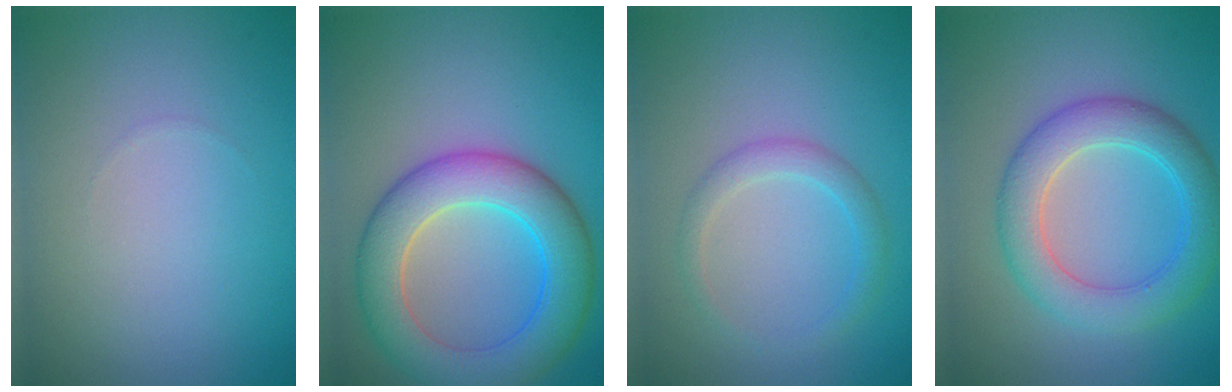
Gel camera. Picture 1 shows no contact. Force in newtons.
{"total": 7.9, "press": 7.9, "slide": 0.3}
{"total": 2.0, "press": 2.0, "slide": 0.1}
{"total": 5.4, "press": 5.4, "slide": 0.1}